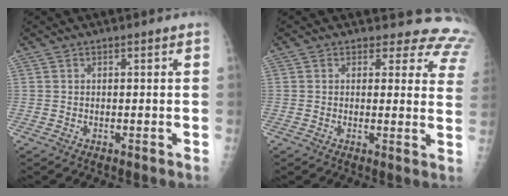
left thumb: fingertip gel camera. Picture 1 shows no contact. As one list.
[{"total": 11.2, "force": [9.6, 5.5, 2.1], "torque": [0.027, -0.056, 0.068]}]